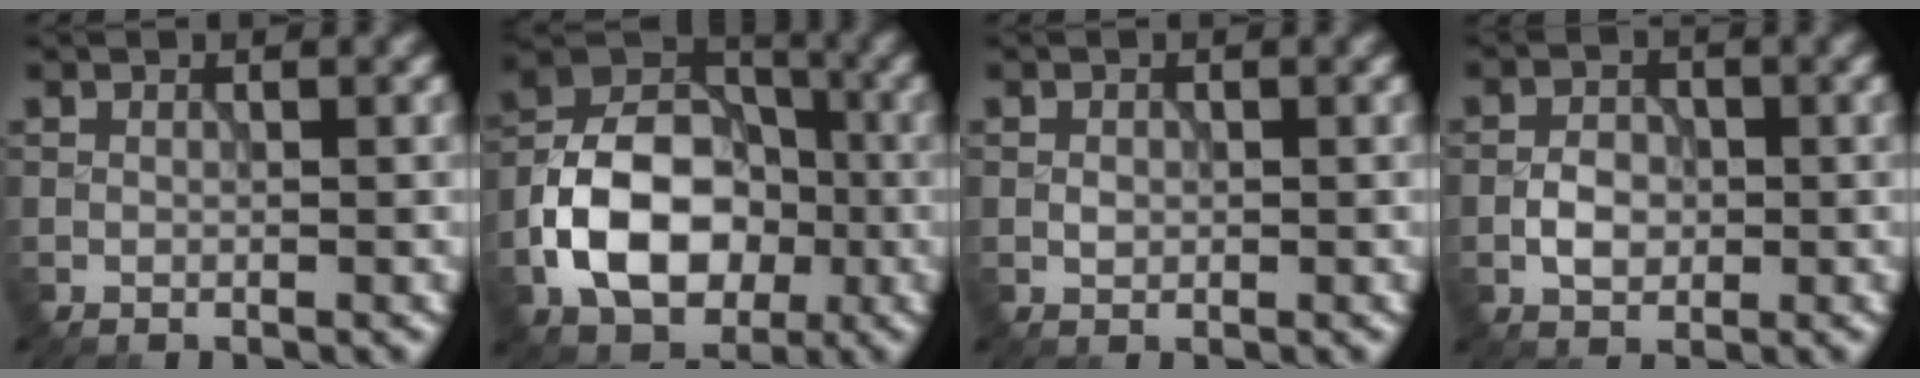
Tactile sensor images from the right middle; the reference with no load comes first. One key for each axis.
{"total": 10.3, "fx": -3.0, "fy": 7.1, "fz": 6.8, "tx": -0.120, "ty": 0.012, "tz": -0.063}
{"total": 0.8, "fx": -0.1, "fy": 0.6, "fz": 0.5, "tx": -0.007, "ty": -0.001, "tz": -0.002}
{"total": 2.6, "fx": -0.6, "fy": 1.8, "fz": 1.7, "tx": -0.028, "ty": 0.003, "tz": -0.015}